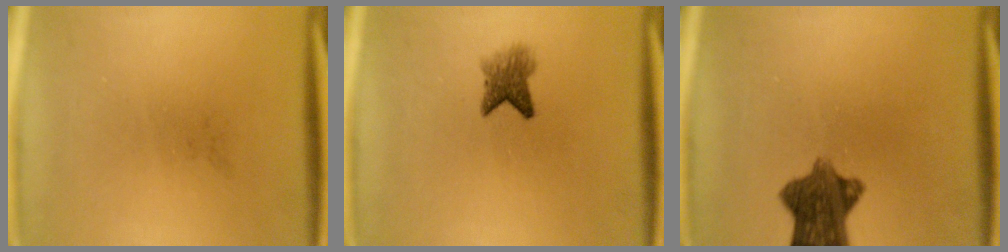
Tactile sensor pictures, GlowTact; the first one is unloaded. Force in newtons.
{"total": 3.2}
{"total": 8.7}